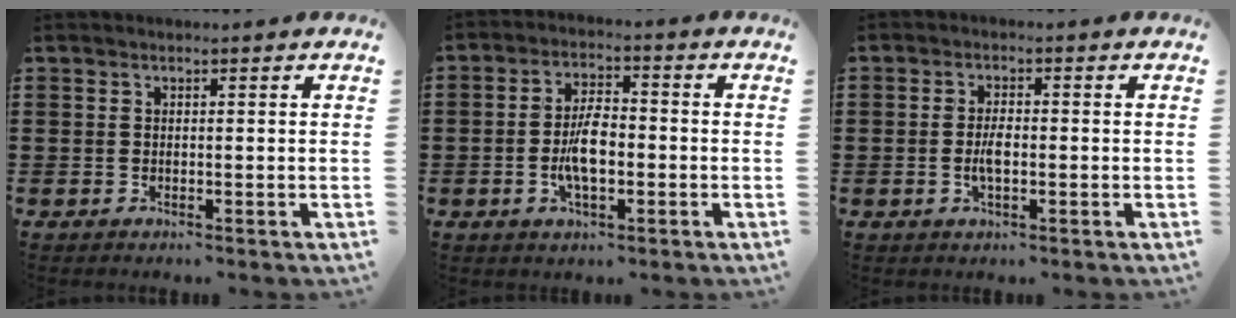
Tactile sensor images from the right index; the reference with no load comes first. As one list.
[{"total": 6.6, "force": [-1.3, 2.8, 5.8], "torque": [-0.129, -0.002, -0.030]}, {"total": 3.2, "force": [-0.6, 1.3, 2.8], "torque": [-0.060, -0.001, -0.013]}]